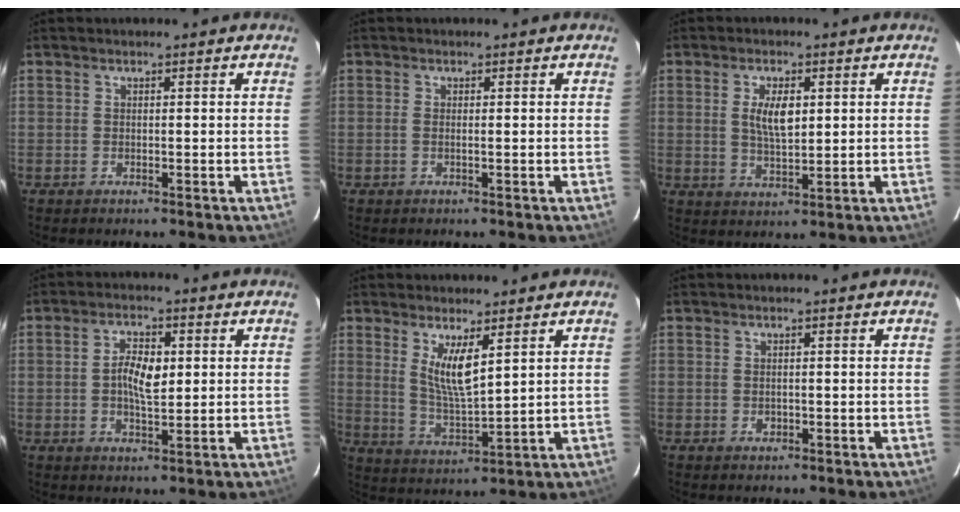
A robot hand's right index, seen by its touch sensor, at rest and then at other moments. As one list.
[{"total": 0.8, "force": [-0.1, -0.1, 0.8], "torque": [-0.017, 0.000, -0.005]}, {"total": 5.8, "force": [1.3, 2.6, 5.0], "torque": [-0.090, -0.001, 0.028]}, {"total": 5.8, "force": [0.5, 2.6, 5.2], "torque": [-0.096, 0.006, 0.009]}, {"total": 7.4, "force": [3.4, 1.6, 6.4], "torque": [-0.119, -0.017, 0.070]}, {"total": 1.1, "force": [-0.2, 0.9, 0.5], "torque": [-0.007, 0.000, -0.004]}]